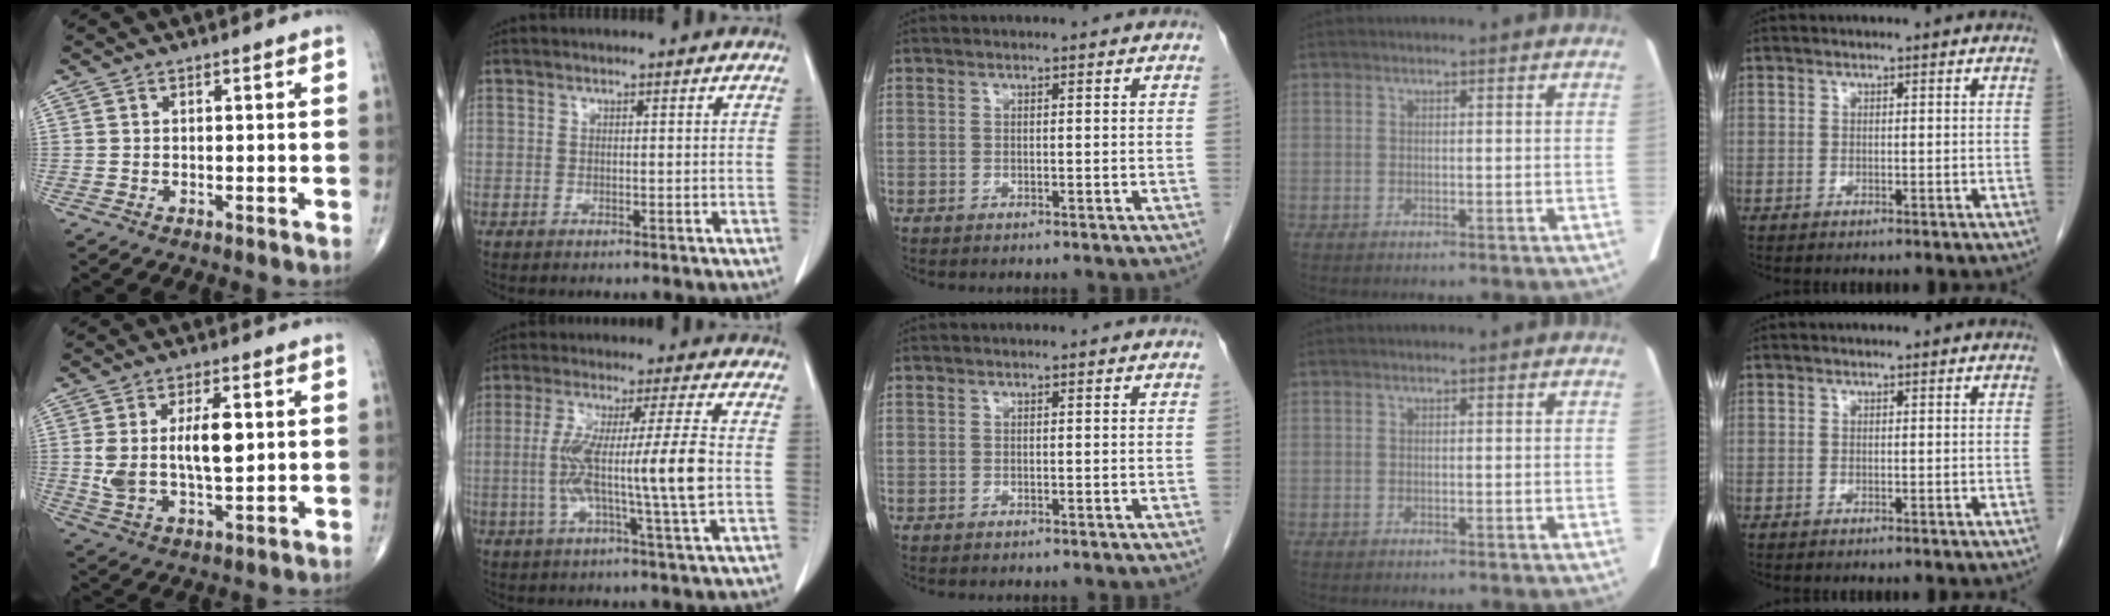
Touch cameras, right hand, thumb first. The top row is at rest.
{"thumb": {"total": 10.7, "force": [1.6, 4.8, 9.4], "torque": [-0.174, -0.004, 0.035]}, "index": {"total": 12.3, "force": [-1.0, -0.7, 12.3], "torque": [-0.229, 0.003, -0.021]}}